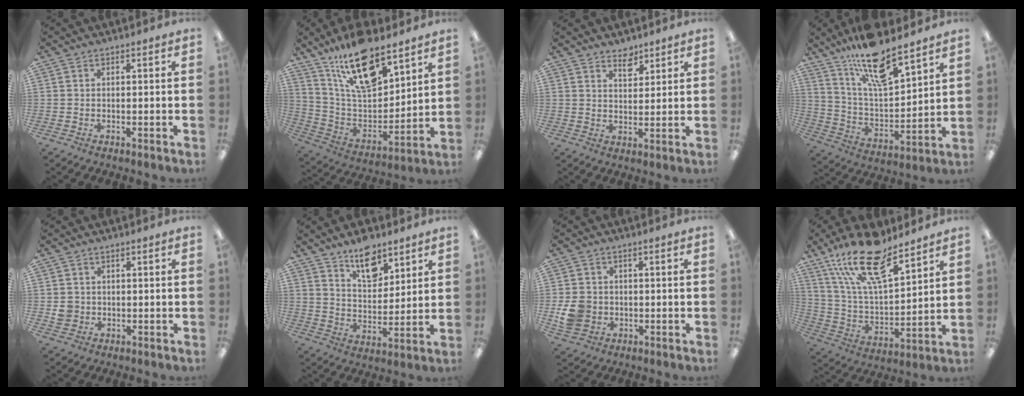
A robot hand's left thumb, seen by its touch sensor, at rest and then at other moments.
{"total": 19.4, "force": [13.8, 7.6, 11.4], "torque": [-0.208, -0.074, 0.241]}
{"total": 4.6, "force": [3.8, 2.1, 1.3], "torque": [-0.002, -0.027, 0.066]}
{"total": 16.9, "force": [13.1, 4.7, 9.5], "torque": [-0.172, -0.076, 0.223]}
{"total": 2.9, "force": [0.1, 2.8, 0.8], "torque": [-0.008, 0.002, 0.001]}
{"total": 11.3, "force": [8.4, 5.7, 4.9], "torque": [-0.066, -0.048, 0.150]}
{"total": 6.6, "force": [-1.1, 5.9, 2.8], "torque": [-0.064, 0.011, -0.016]}
{"total": 20.6, "force": [14.3, 7.4, 12.9], "torque": [-0.245, -0.080, 0.250]}